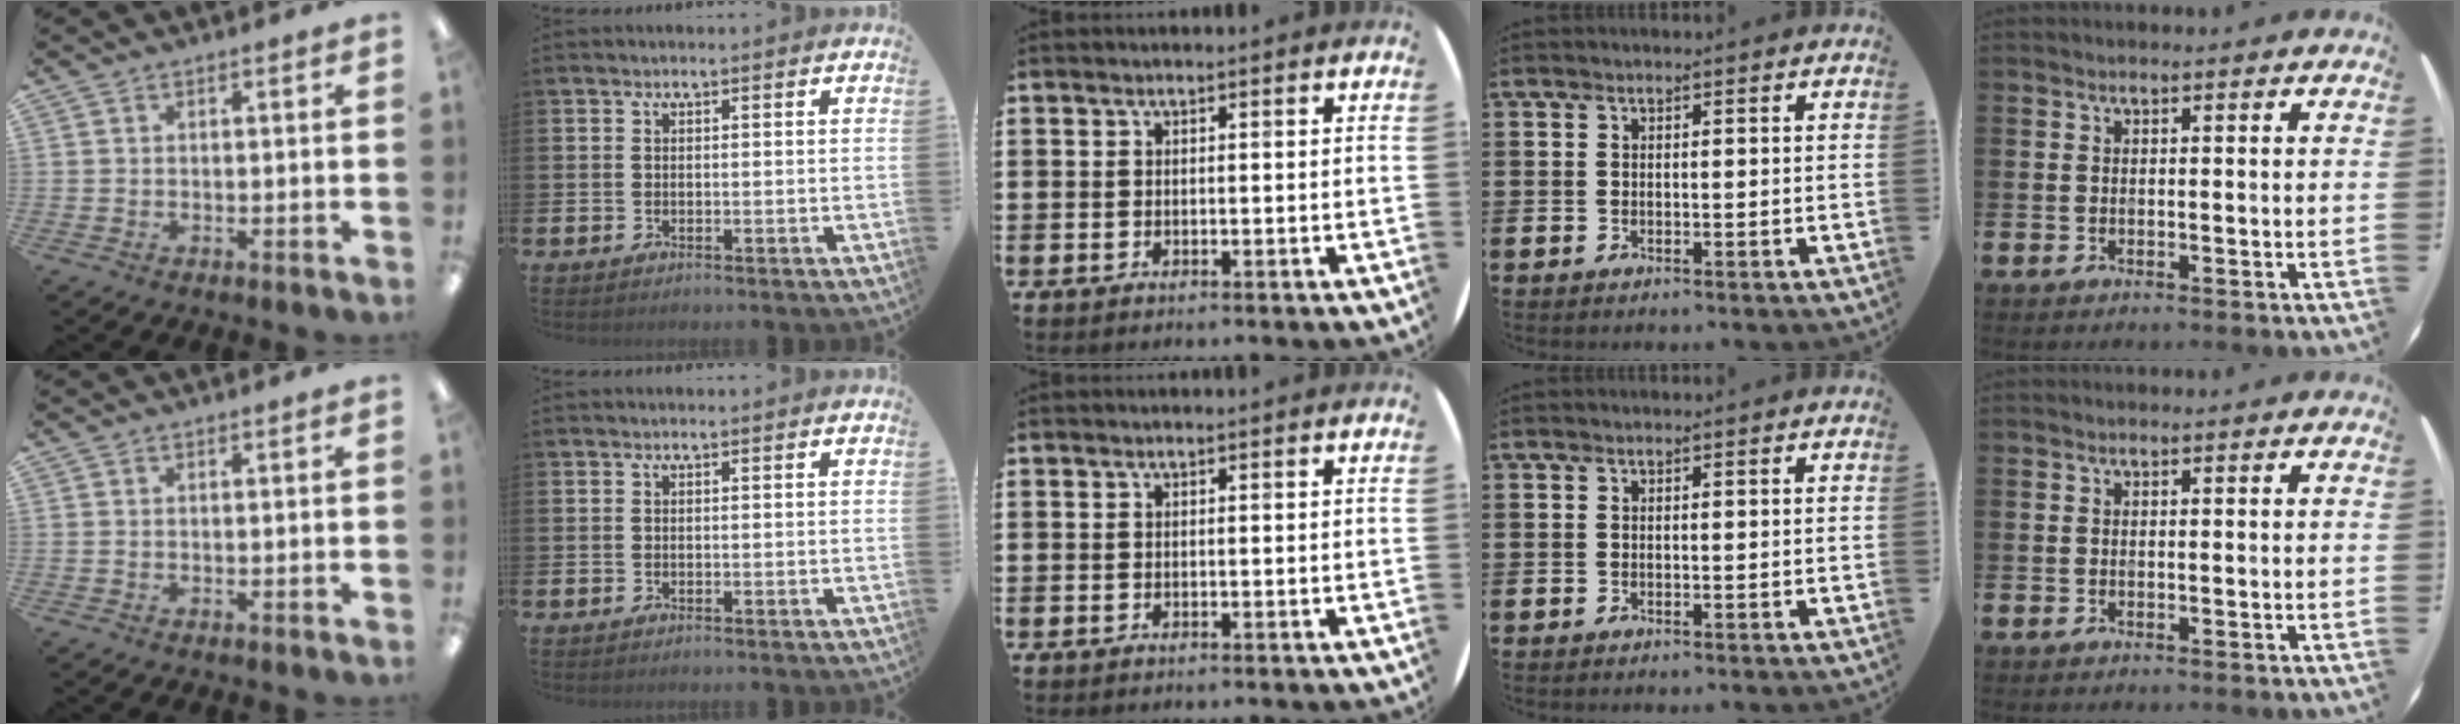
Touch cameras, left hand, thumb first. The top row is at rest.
{}